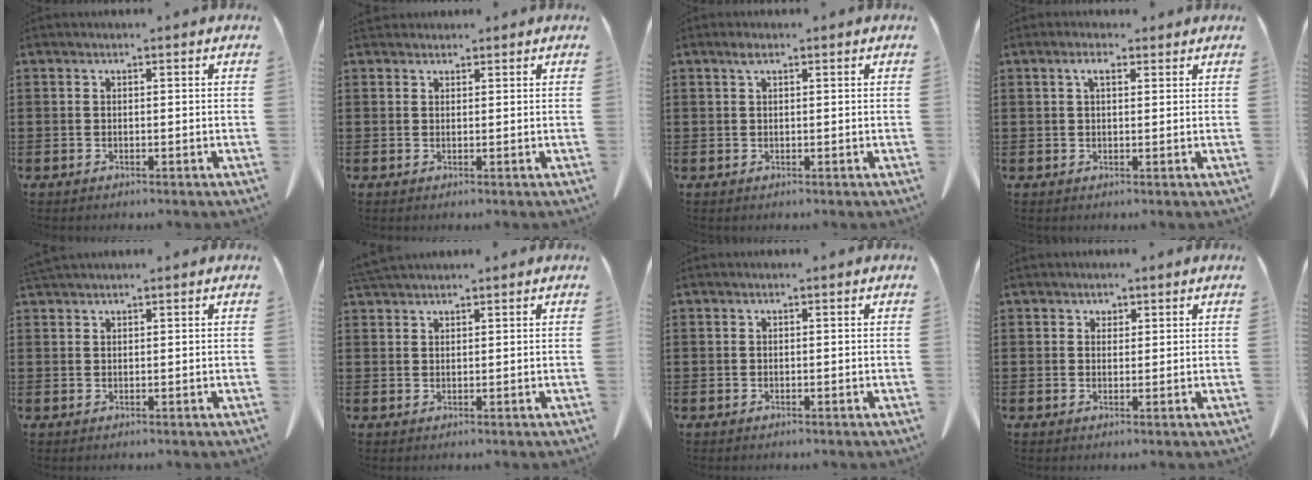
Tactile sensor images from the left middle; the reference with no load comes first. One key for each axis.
{"total": 1.1, "fx": 1.1, "fy": 0.4, "fz": 0.0, "tx": -0.003, "ty": 0.001, "tz": 0.022}
{"total": 1.2, "fx": 0.6, "fy": 0.4, "fz": 1.0, "tx": -0.022, "ty": 0.002, "tz": 0.010}
{"total": 2.6, "fx": 1.4, "fy": 1.0, "fz": 2.0, "tx": -0.043, "ty": 0.006, "tz": 0.023}
{"total": 1.2, "fx": 1.2, "fy": 0.0, "fz": 0.3, "tx": -0.009, "ty": -0.002, "tz": 0.023}
{"total": 2.1, "fx": 2.0, "fy": 0.2, "fz": 0.5, "tx": -0.016, "ty": 0.001, "tz": 0.040}
{"total": 0.0}
{"total": 1.2, "fx": 0.9, "fy": 0.7, "fz": 0.1, "tx": 0.004, "ty": -0.003, "tz": 0.018}